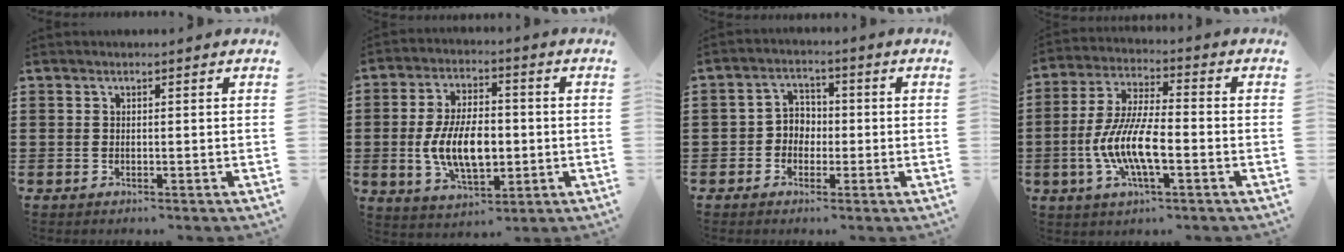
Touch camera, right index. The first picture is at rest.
{"total": 10.1, "force": [-1.3, 5.4, 8.4], "torque": [-0.165, -0.003, -0.029]}
{"total": 3.3, "force": [-1.1, 2.9, 1.3], "torque": [-0.036, 0.010, -0.027]}
{"total": 10.5, "force": [-2.7, 3.8, 9.4], "torque": [-0.204, -0.009, -0.053]}